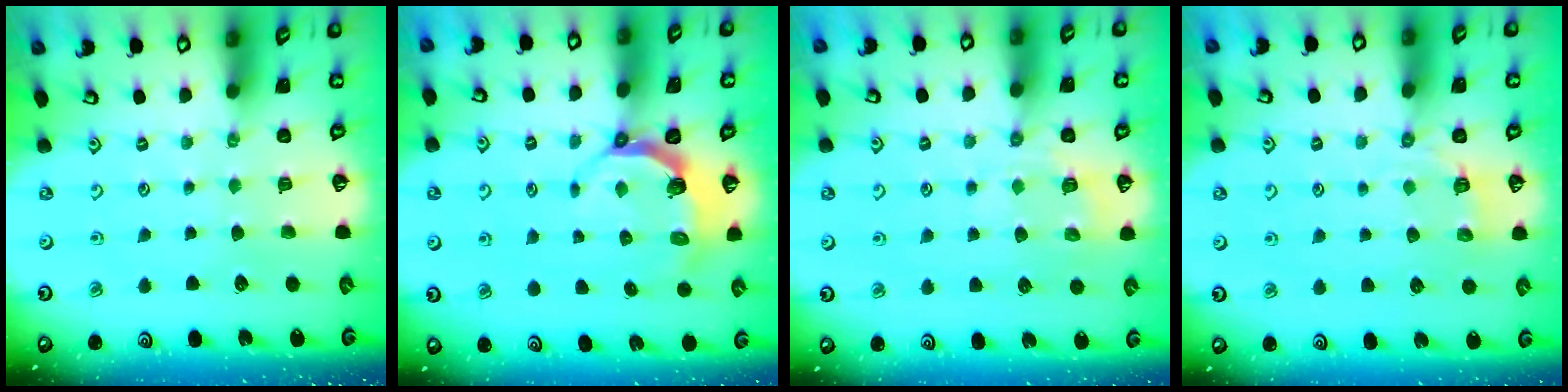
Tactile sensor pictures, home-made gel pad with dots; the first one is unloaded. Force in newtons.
{"total": 5.0, "press": 4.0, "slide": 3.0}
{"total": 7.7, "press": 7.6, "slide": 1.0}
{"total": 3.6, "press": 2.8, "slide": 2.1}